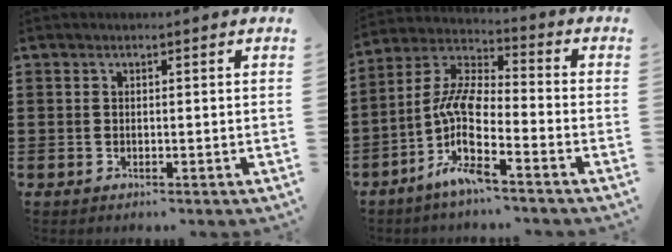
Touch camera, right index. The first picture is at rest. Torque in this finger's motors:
{"motor_torque": [1.09, 1.05, 0.85, 0.21]}